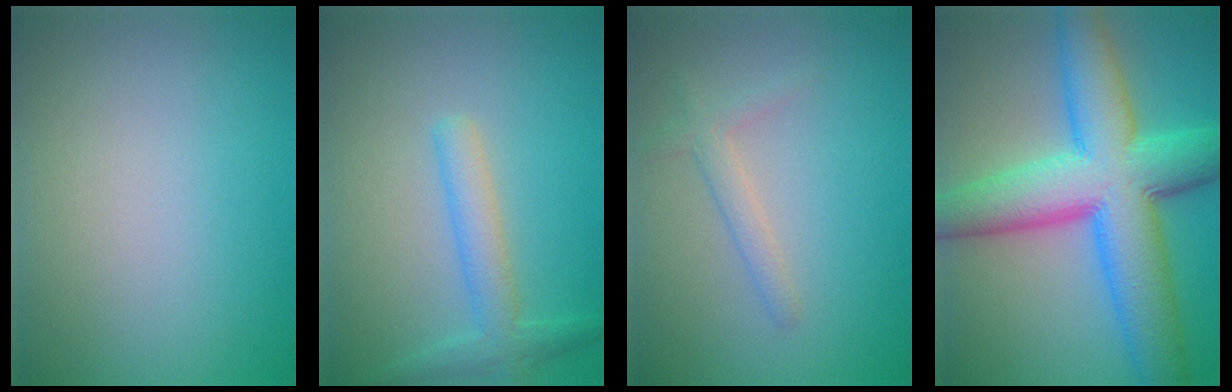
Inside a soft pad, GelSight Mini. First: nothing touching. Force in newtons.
{"total": 2.8, "press": 2.8, "slide": 0.1}
{"total": 1.7, "press": 1.7, "slide": 0.1}
{"total": 11.6, "press": 11.6, "slide": 0.1}